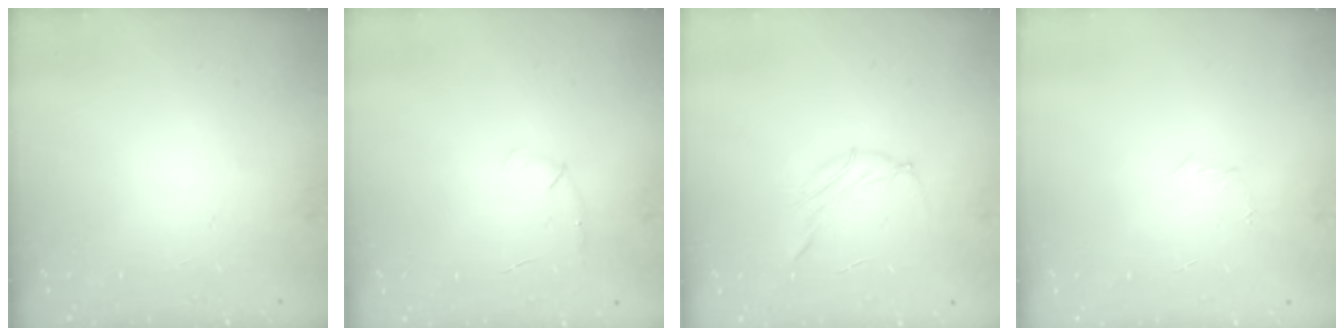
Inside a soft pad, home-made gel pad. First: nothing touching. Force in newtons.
{"total": 4.1, "press": 4.0, "slide": 1.0}
{"total": 4.0, "press": 3.8, "slide": 1.0}
{"total": 4.1, "press": 3.9, "slide": 1.2}